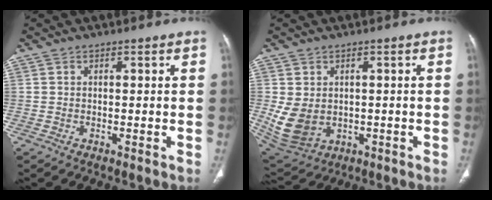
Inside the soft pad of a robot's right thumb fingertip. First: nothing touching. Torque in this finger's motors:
{"motor_torque": [0.53, 1.48, -0.01, 0.07, 0.09]}